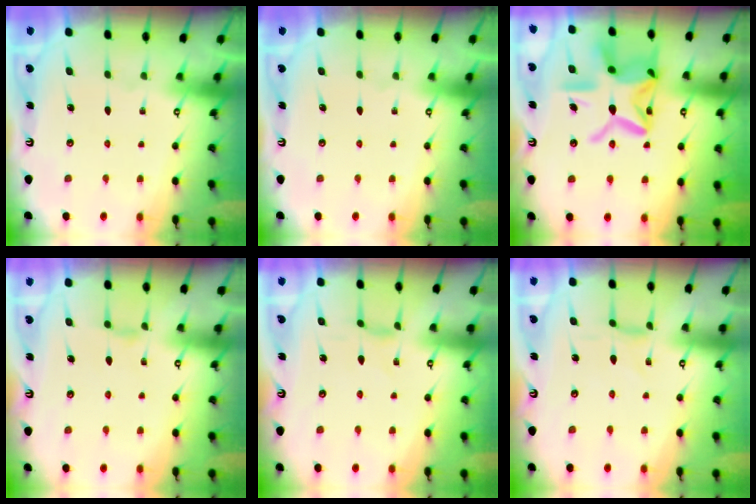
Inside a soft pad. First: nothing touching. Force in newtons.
{"total": 0.0}
{"total": 17.8, "press": 17.7, "slide": 1.6}
{"total": 2.1, "press": 2.1, "slide": 0.5}
{"total": 1.1, "press": 1.1, "slide": 0.2}
{"total": 0.0}